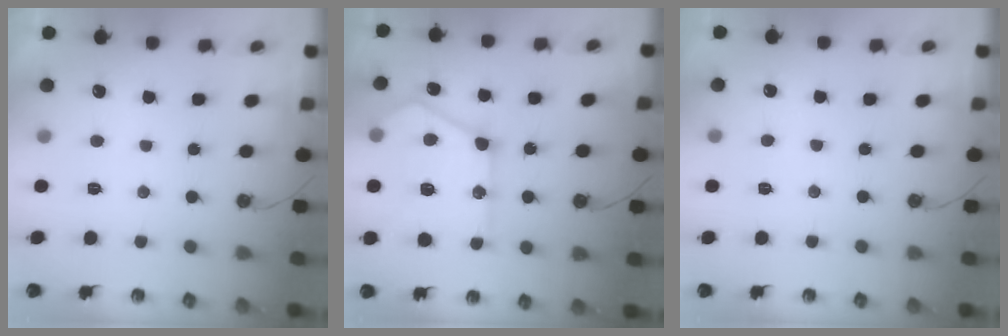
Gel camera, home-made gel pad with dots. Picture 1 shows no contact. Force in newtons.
{"total": 21.9, "press": 21.8, "slide": 2.5}
{"total": 3.2, "press": 3.2, "slide": 0.5}